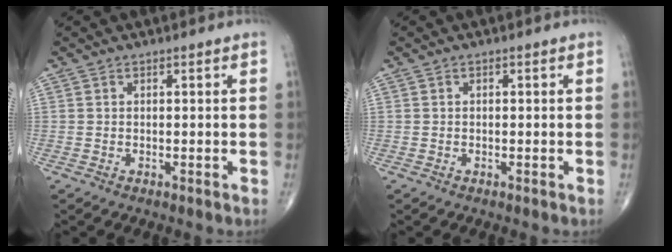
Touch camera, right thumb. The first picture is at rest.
{"total": 0.0}